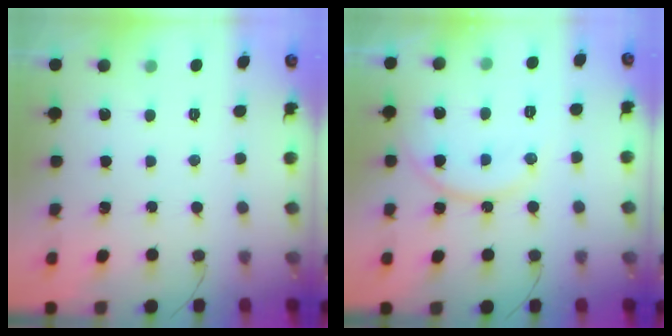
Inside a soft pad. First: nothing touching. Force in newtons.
{"total": 11.8, "press": 11.8, "slide": 0.2}